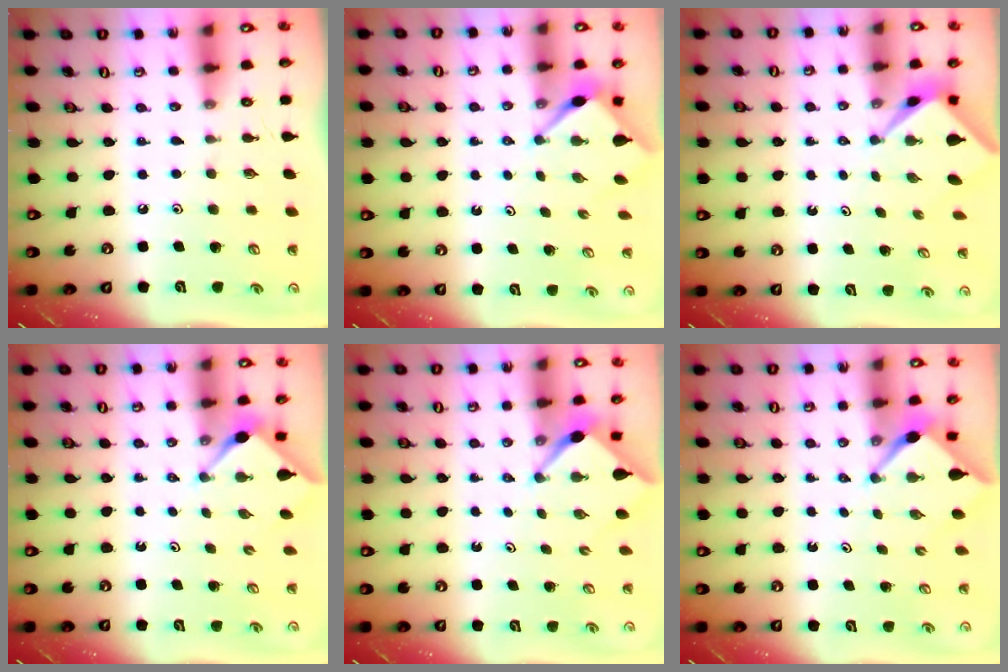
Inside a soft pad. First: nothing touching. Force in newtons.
{"total": 2.9, "press": 2.9, "slide": 0.3}
{"total": 2.1, "press": 2.1, "slide": 0.2}
{"total": 3.0, "press": 3.0, "slide": 0.5}
{"total": 2.5, "press": 2.5, "slide": 0.3}
{"total": 2.4, "press": 2.4, "slide": 0.2}